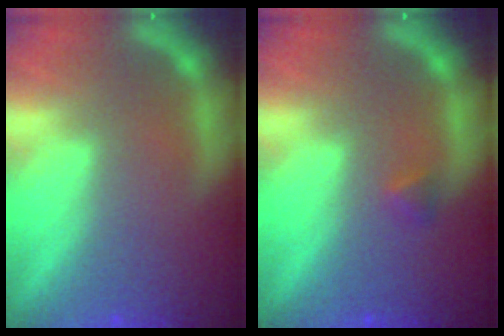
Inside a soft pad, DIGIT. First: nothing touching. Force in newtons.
{"total": 0.9}